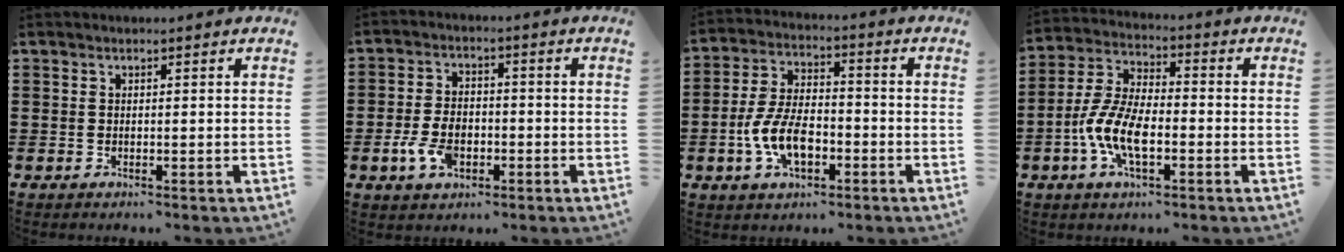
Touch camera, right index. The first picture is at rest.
{"total": 5.8, "force": [-2.2, 3.5, 4.1], "torque": [-0.092, 0.001, -0.040]}
{"total": 8.9, "force": [-2.9, 4.5, 7.1], "torque": [-0.167, -0.003, -0.061]}
{"total": 8.8, "force": [-3.0, 3.8, 7.3], "torque": [-0.178, -0.008, -0.063]}